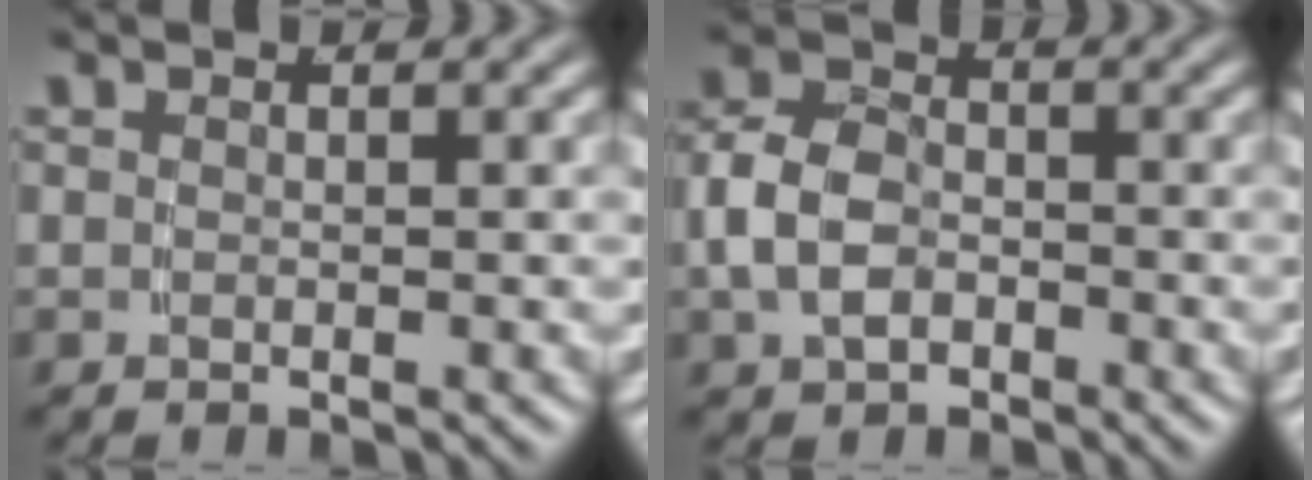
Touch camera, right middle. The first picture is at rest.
{"total": 5.4, "force": [-1.0, 4.3, 3.0], "torque": [-0.066, -0.010, -0.014]}